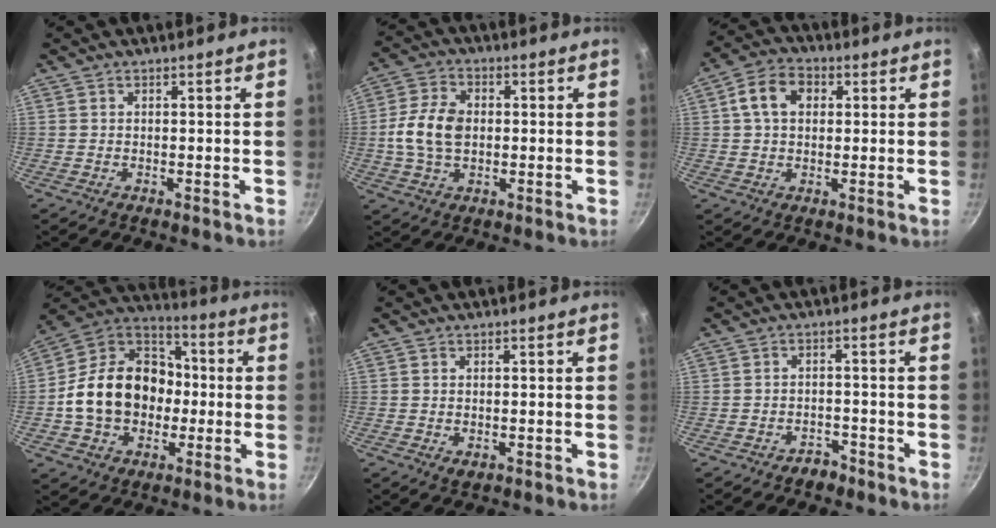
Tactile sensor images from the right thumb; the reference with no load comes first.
{"total": 9.6, "force": [0.0, 6.5, 7.0], "torque": [-0.128, 0.016, -0.007]}
{"total": 8.2, "force": [1.9, 5.9, 5.3], "torque": [-0.074, 0.015, 0.022]}
{"total": 20.2, "force": [-1.7, 15.8, 12.5], "torque": [-0.181, 0.050, -0.037]}
{"total": 1.6, "force": [-0.2, 1.1, 1.2], "torque": [-0.018, -0.003, -0.002]}
{"total": 2.9, "force": [-2.3, 1.6, 0.7], "torque": [0.004, 0.031, -0.026]}